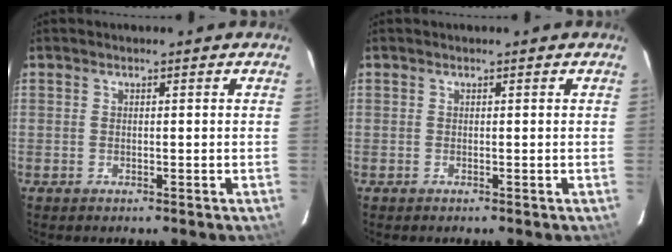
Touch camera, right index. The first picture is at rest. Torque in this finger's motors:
{"motor_torque": [0.14, 0.09, 0.09, 0.01]}